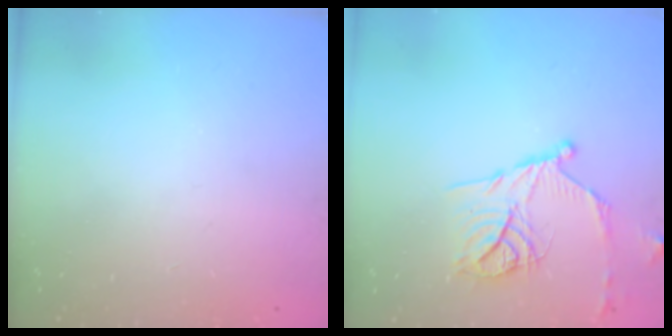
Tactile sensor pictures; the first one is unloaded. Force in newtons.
{"total": 15.4, "press": 15.3, "slide": 1.5}